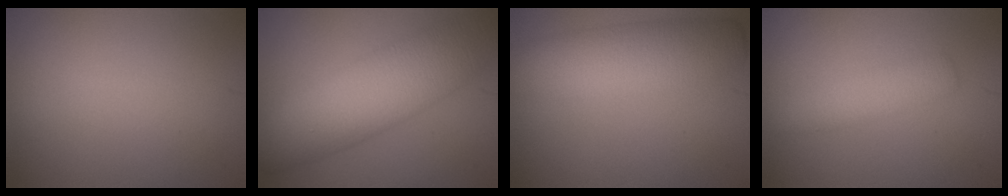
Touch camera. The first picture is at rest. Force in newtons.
{"total": 9.2, "press": 9.2, "slide": 0.4}
{"total": 5.9, "press": 5.9, "slide": 0.5}
{"total": 2.4, "press": 2.4, "slide": 0.0}